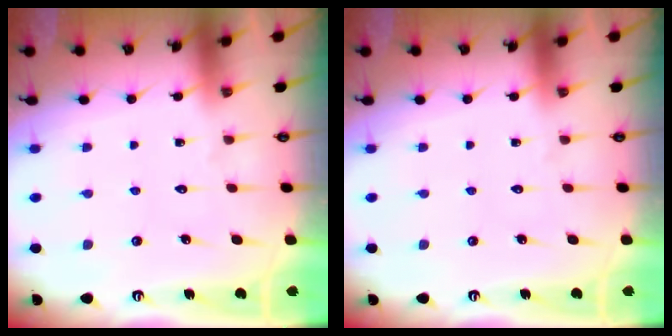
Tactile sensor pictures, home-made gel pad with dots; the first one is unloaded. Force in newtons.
{"total": 0.0}